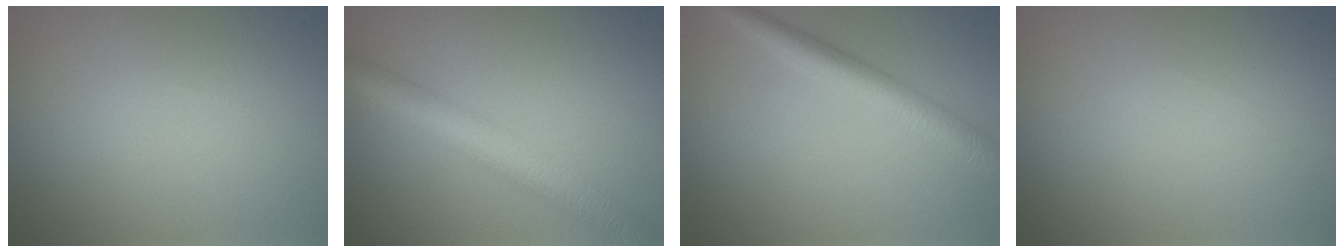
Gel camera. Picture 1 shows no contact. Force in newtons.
{"total": 5.6, "press": 5.6, "slide": 0.1}
{"total": 4.0, "press": 4.0, "slide": 0.1}
{"total": 0.0}